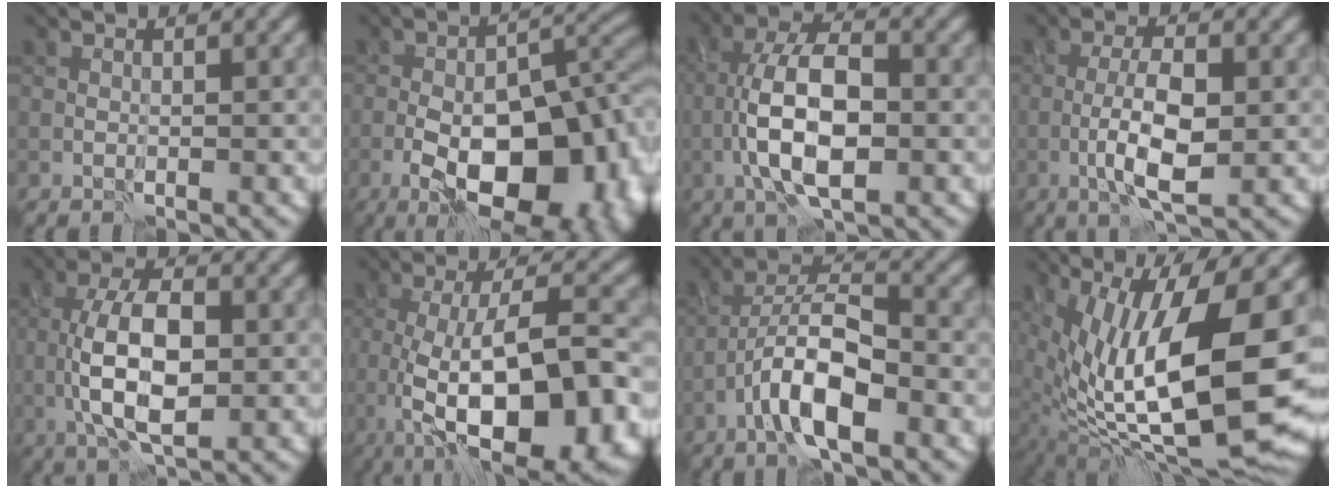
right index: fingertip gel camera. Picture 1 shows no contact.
{"total": 16.3, "force": [-6.1, 7.9, 12.8], "torque": [-0.149, 0.004, -0.097]}
{"total": 8.5, "force": [-2.0, 3.8, 7.4], "torque": [-0.141, 0.013, -0.040]}
{"total": 5.6, "force": [-1.2, 2.0, 5.1], "torque": [-0.098, 0.002, -0.026]}
{"total": 8.0, "force": [-0.3, 3.9, 7.0], "torque": [-0.138, 0.002, -0.005]}
{"total": 13.9, "force": [-3.0, 5.2, 12.5], "torque": [-0.171, -0.005, -0.044]}
{"total": 7.1, "force": [-3.2, 2.5, 5.8], "torque": [-0.095, 0.016, -0.062]}
{"total": 16.0, "force": [0.2, 5.9, 14.9], "torque": [-0.255, -0.012, 0.011]}